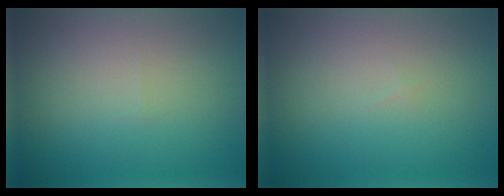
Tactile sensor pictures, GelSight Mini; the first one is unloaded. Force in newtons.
{"total": 0.0}